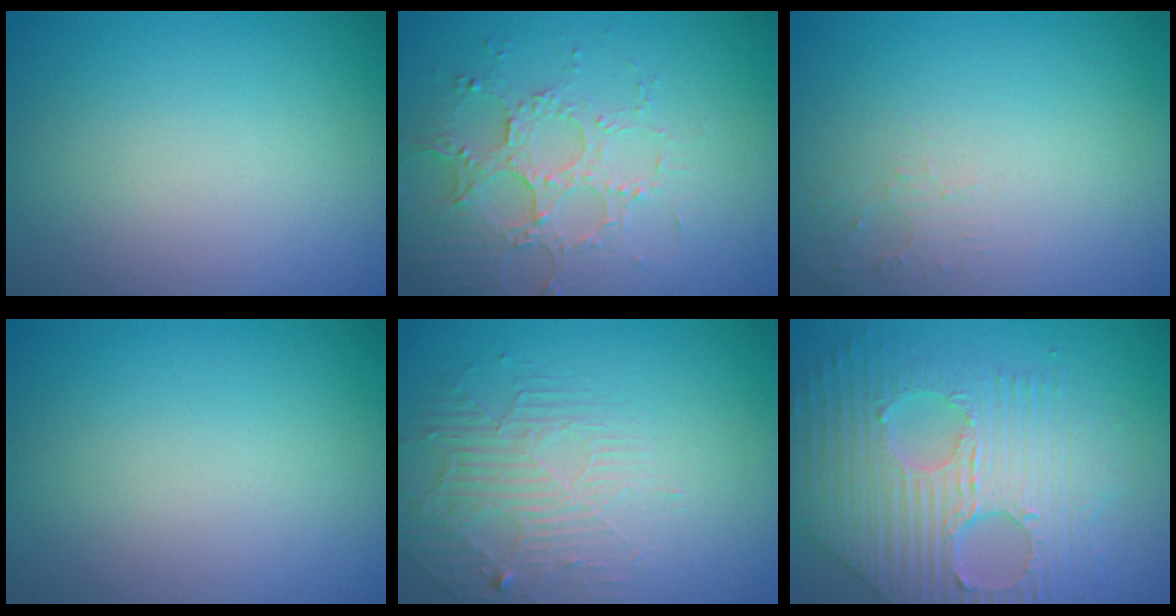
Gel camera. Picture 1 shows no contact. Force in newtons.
{"total": 4.2, "press": 3.9, "slide": 1.6}
{"total": 1.3, "press": 1.2, "slide": 0.3}
{"total": 0.0}
{"total": 2.3, "press": 1.7, "slide": 1.6}
{"total": 10.0, "press": 6.9, "slide": 7.2}